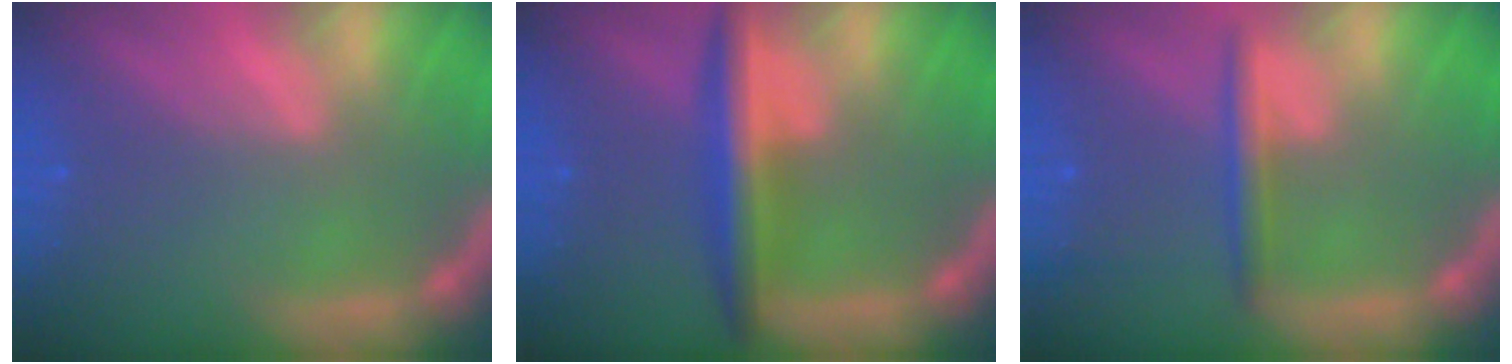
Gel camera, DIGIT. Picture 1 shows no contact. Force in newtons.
{"total": 5.0}
{"total": 2.4}